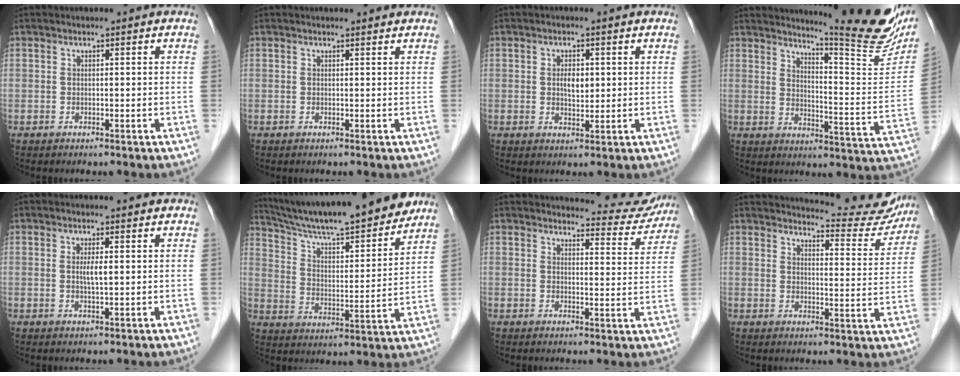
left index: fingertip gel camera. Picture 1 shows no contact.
{"total": 1.1, "force": [1.1, 0.0, 0.1], "torque": [-0.010, 0.000, 0.013]}
{"total": 2.8, "force": [0.3, 1.4, 2.3], "torque": [-0.040, -0.001, 0.008]}
{"total": 17.7, "force": [15.4, 0.3, 8.8], "torque": [-0.120, -0.094, 0.187]}
{"total": 1.9, "force": [0.1, 0.1, 1.9], "torque": [-0.039, -0.003, 0.002]}
{"total": 20.5, "force": [18.2, 1.9, 9.2], "torque": [-0.153, -0.003, 0.281]}
{"total": 7.7, "force": [7.6, 1.1, -0.3], "torque": [0.015, -0.029, 0.078]}
{"total": 12.7, "force": [12.5, 1.4, 1.5], "torque": [-0.010, -0.049, 0.138]}